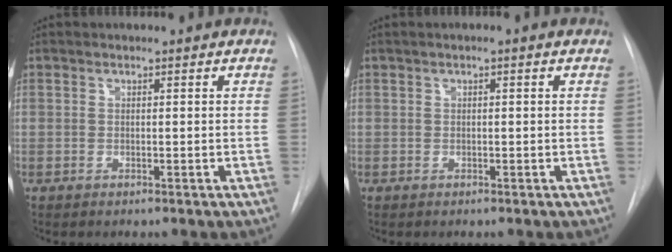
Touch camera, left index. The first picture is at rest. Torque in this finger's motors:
{"motor_torque": [0.22, -0.18, -0.10, -0.01]}